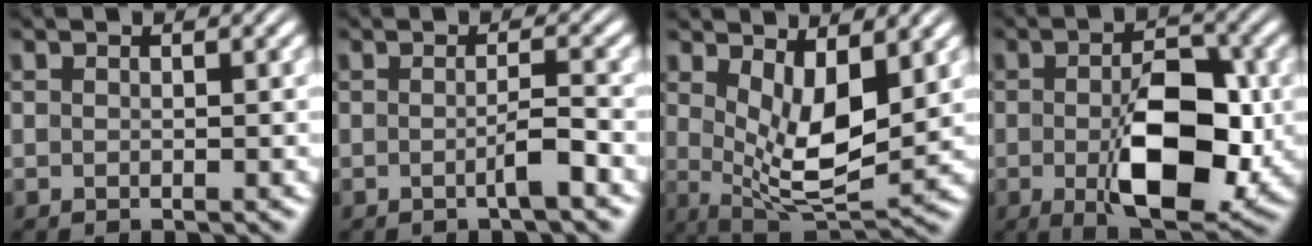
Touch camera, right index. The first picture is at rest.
{"total": 1.7, "force": [-0.9, -0.1, 1.4], "torque": [-0.012, 0.001, -0.020]}
{"total": 7.8, "force": [1.2, 3.8, 6.7], "torque": [-0.103, -0.031, 0.032]}
{"total": 9.6, "force": [-1.8, 4.4, 8.4], "torque": [-0.136, -0.027, -0.020]}